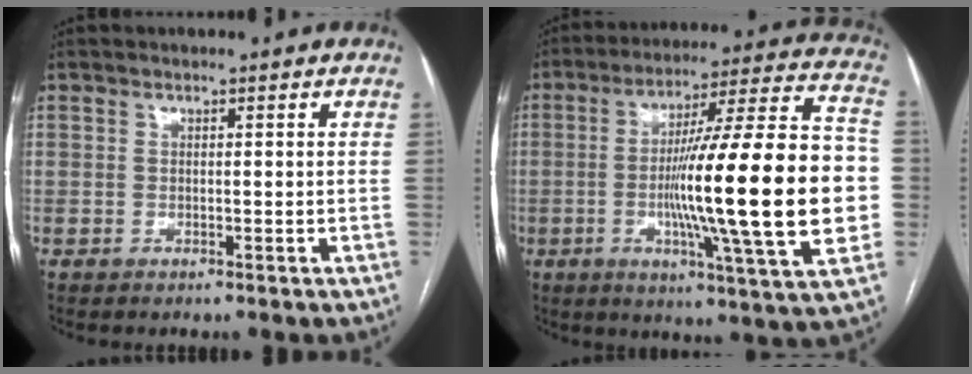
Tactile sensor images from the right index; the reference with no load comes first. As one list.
[{"total": 26.6, "force": [-3.1, 1.1, 26.4], "torque": [-0.369, 0.004, -0.059]}]